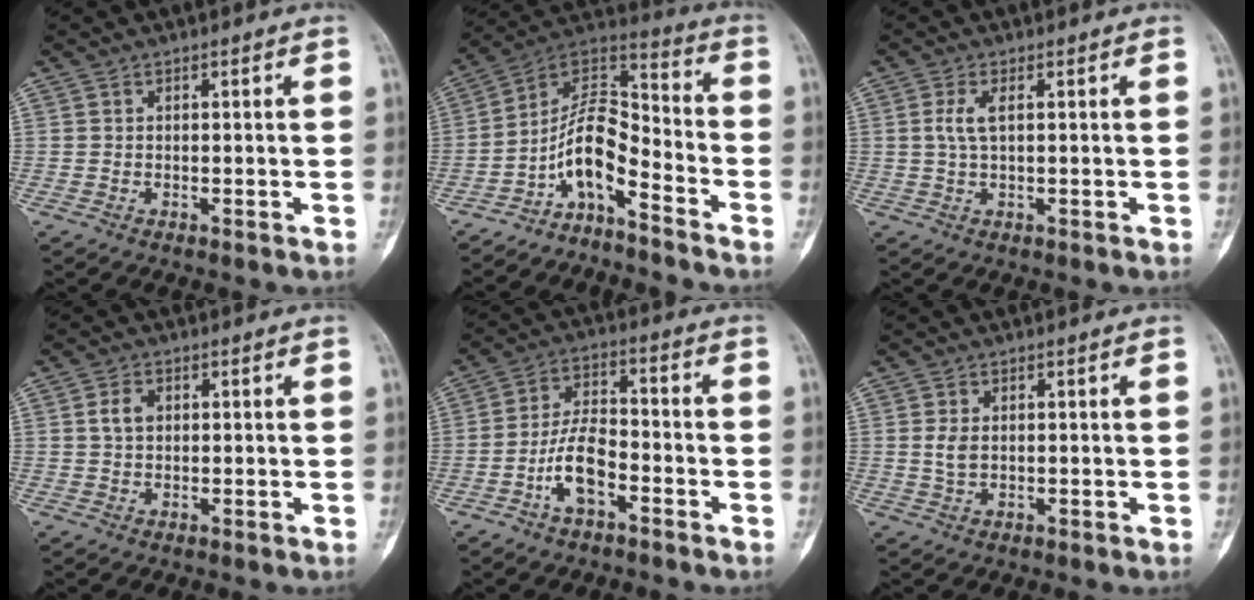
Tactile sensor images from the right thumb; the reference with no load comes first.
{"total": 10.6, "force": [-6.5, 4.2, 7.2], "torque": [-0.120, 0.104, -0.124]}
{"total": 3.1, "force": [0.6, 1.0, 2.8], "torque": [-0.073, 0.005, 0.015]}
{"total": 3.0, "force": [0.7, 2.1, 2.1], "torque": [-0.037, 0.004, 0.011]}
{"total": 8.7, "force": [-3.8, 4.2, 6.6], "torque": [-0.121, 0.037, -0.074]}
{"total": 2.5, "force": [0.3, 1.5, 2.0], "torque": [-0.039, -0.002, 0.008]}